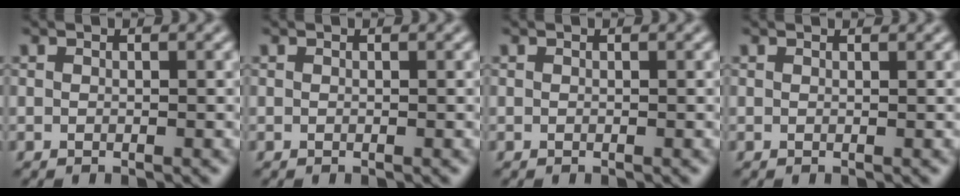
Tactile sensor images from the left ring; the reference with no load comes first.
{"total": 0.0}
{"total": 0.0}
{"total": 0.8, "force": [0.8, 0.0, 0.1], "torque": [-0.007, -0.003, 0.007]}